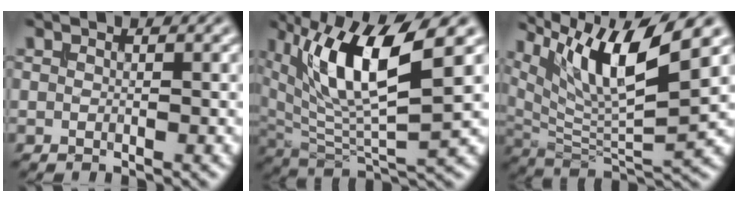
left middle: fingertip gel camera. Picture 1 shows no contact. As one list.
[{"total": 10.0, "force": [4.1, 3.0, 8.6], "torque": [-0.163, -0.004, 0.077]}, {"total": 11.2, "force": [6.6, 2.6, 8.6], "torque": [-0.158, 0.001, 0.124]}]